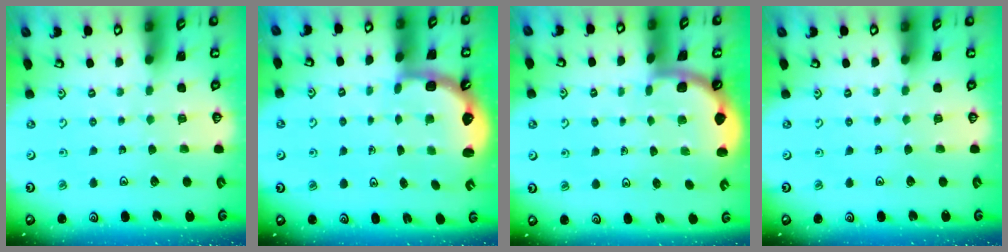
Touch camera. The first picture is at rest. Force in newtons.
{"total": 2.8, "press": 2.0, "slide": 2.0}
{"total": 1.7, "press": 1.7, "slide": 0.0}
{"total": 0.0}